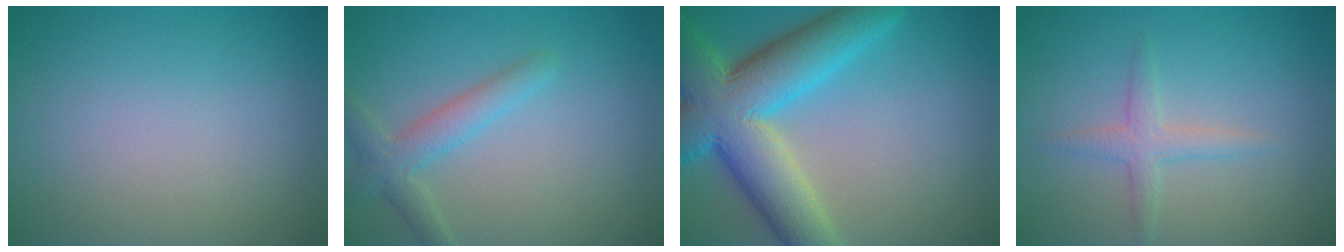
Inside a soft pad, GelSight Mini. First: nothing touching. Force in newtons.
{"total": 2.8, "press": 2.8, "slide": 0.1}
{"total": 11.2, "press": 11.2, "slide": 0.6}
{"total": 2.0, "press": 2.0, "slide": 0.2}